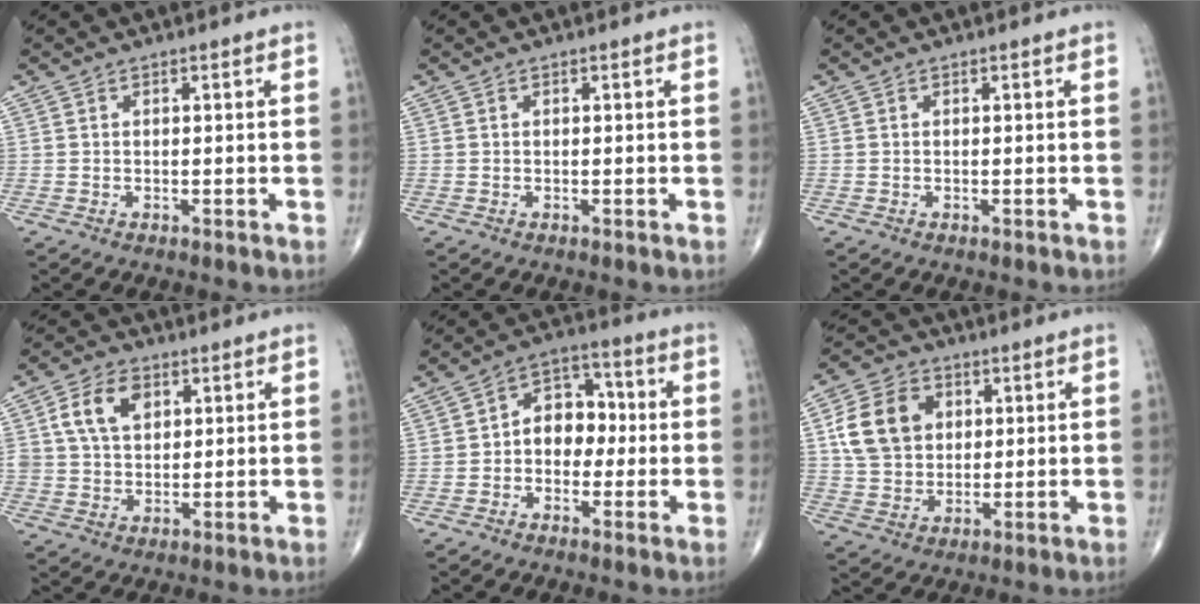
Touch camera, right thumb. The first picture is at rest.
{"total": 0.0}
{"total": 0.0}
{"total": 8.7, "force": [3.0, 5.9, 5.6], "torque": [-0.086, -0.002, 0.054]}
{"total": 8.9, "force": [-0.5, 6.6, 5.8], "torque": [-0.050, 0.034, -0.022]}
{"total": 12.0, "force": [2.8, 9.5, 6.8], "torque": [-0.107, 0.004, 0.051]}